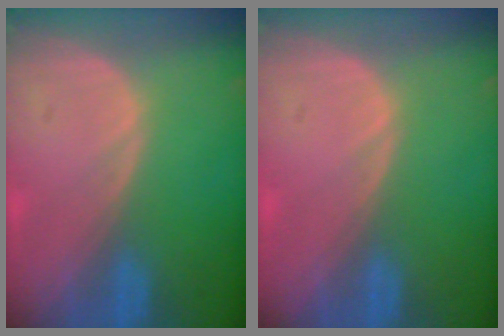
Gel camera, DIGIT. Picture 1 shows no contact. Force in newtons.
{"total": 0.7, "press": 0.1, "slide": 0.7}